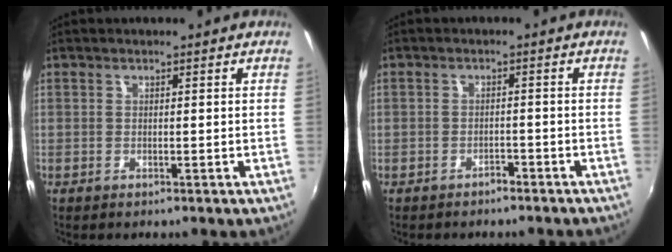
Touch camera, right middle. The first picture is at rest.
{"total": 2.5, "force": [-1.9, 1.6, 0.0], "torque": [-0.004, 0.014, -0.022]}